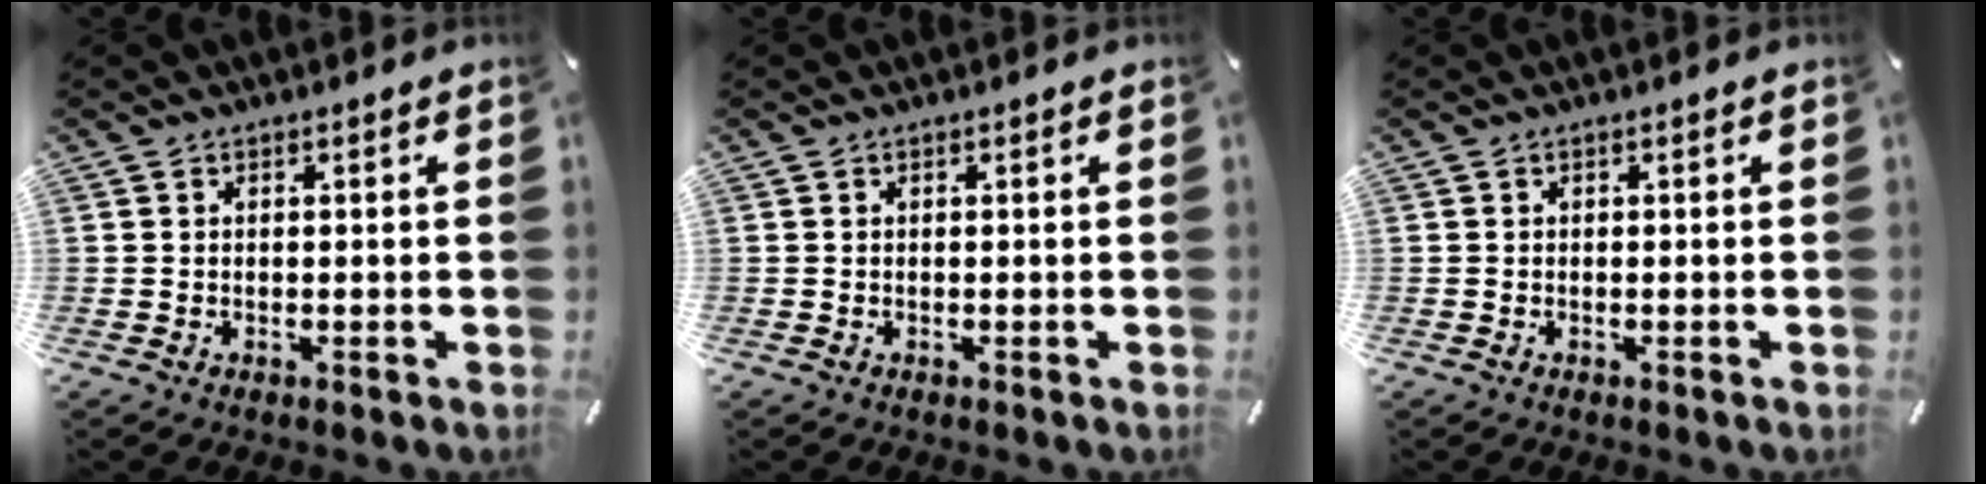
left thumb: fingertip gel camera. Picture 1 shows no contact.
{"total": 0.0}
{"total": 0.0}